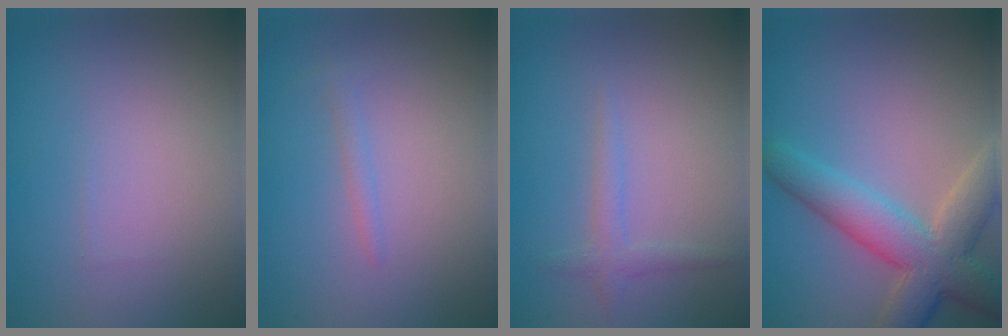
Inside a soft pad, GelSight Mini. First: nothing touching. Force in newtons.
{"total": 0.9, "press": 0.9, "slide": 0.1}
{"total": 1.5, "press": 1.4, "slide": 0.1}
{"total": 6.9, "press": 6.9, "slide": 0.5}